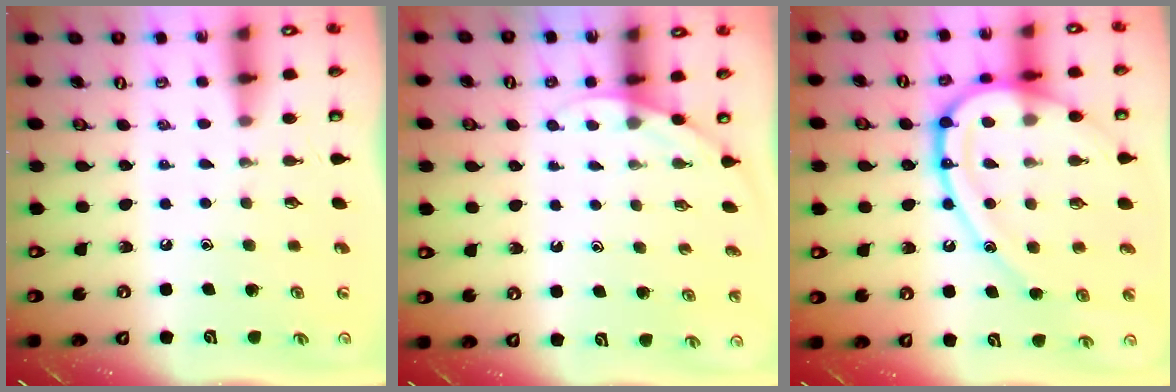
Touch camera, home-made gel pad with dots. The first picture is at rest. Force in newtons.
{"total": 2.6, "press": 2.6, "slide": 0.1}
{"total": 19.4, "press": 19.3, "slide": 2.0}